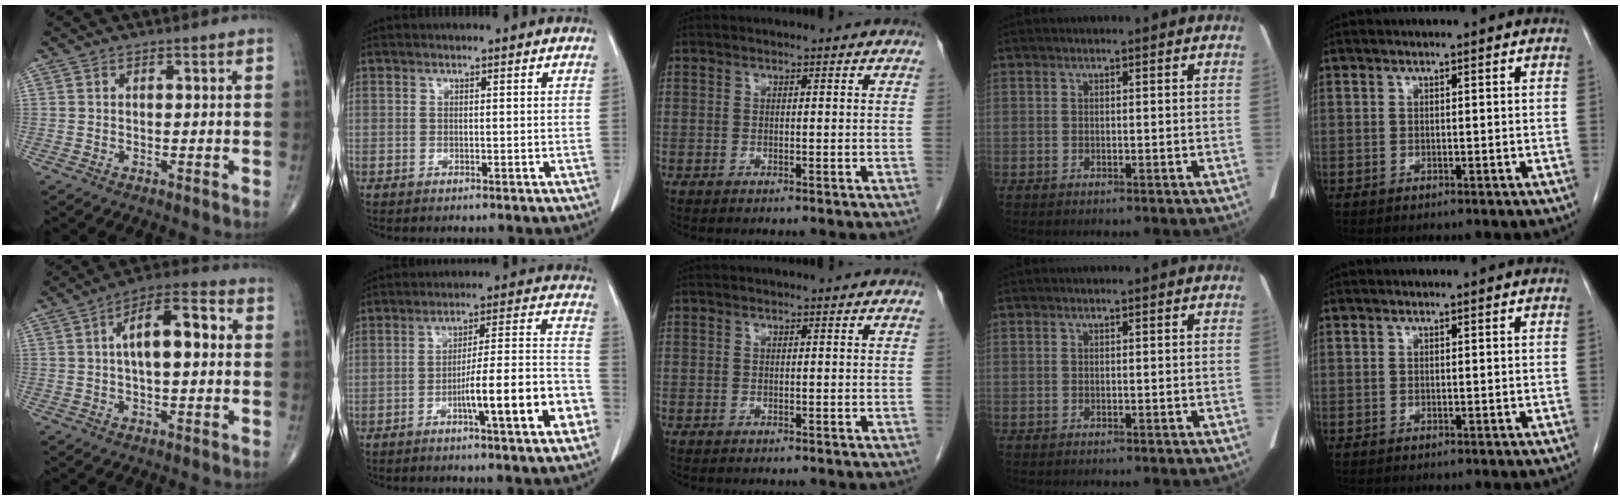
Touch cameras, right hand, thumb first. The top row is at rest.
{"thumb": {"total": 12.1, "force": [1.8, 5.2, 10.8], "torque": [-0.166, 0.027, 0.020]}, "index": {"total": 13.2, "force": [-5.3, 0.8, 12.1], "torque": [-0.173, 0.018, -0.076]}}